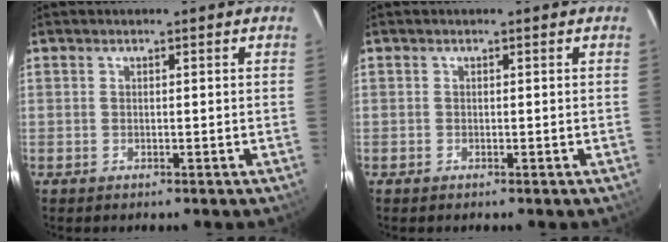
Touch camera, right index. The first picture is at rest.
{"total": 0.0}